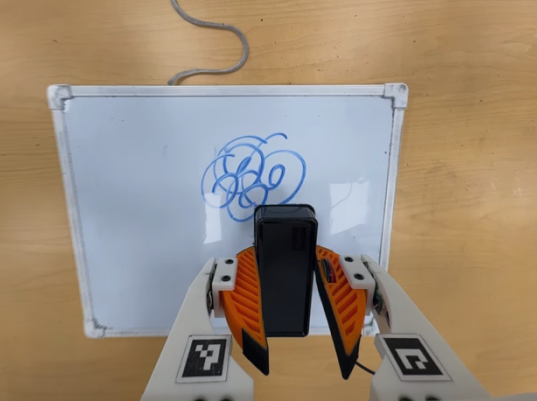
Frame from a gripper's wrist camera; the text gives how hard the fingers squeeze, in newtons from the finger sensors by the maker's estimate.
{"total": 8.0, "left": 6.9, "right": 9.1}